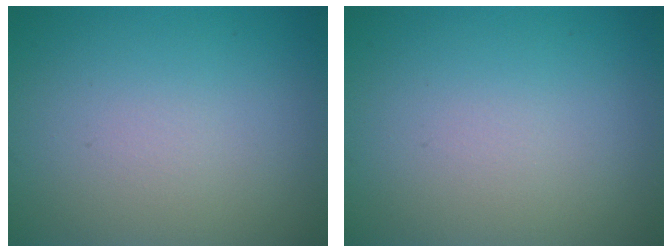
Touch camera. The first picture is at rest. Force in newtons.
{"total": 0.0}